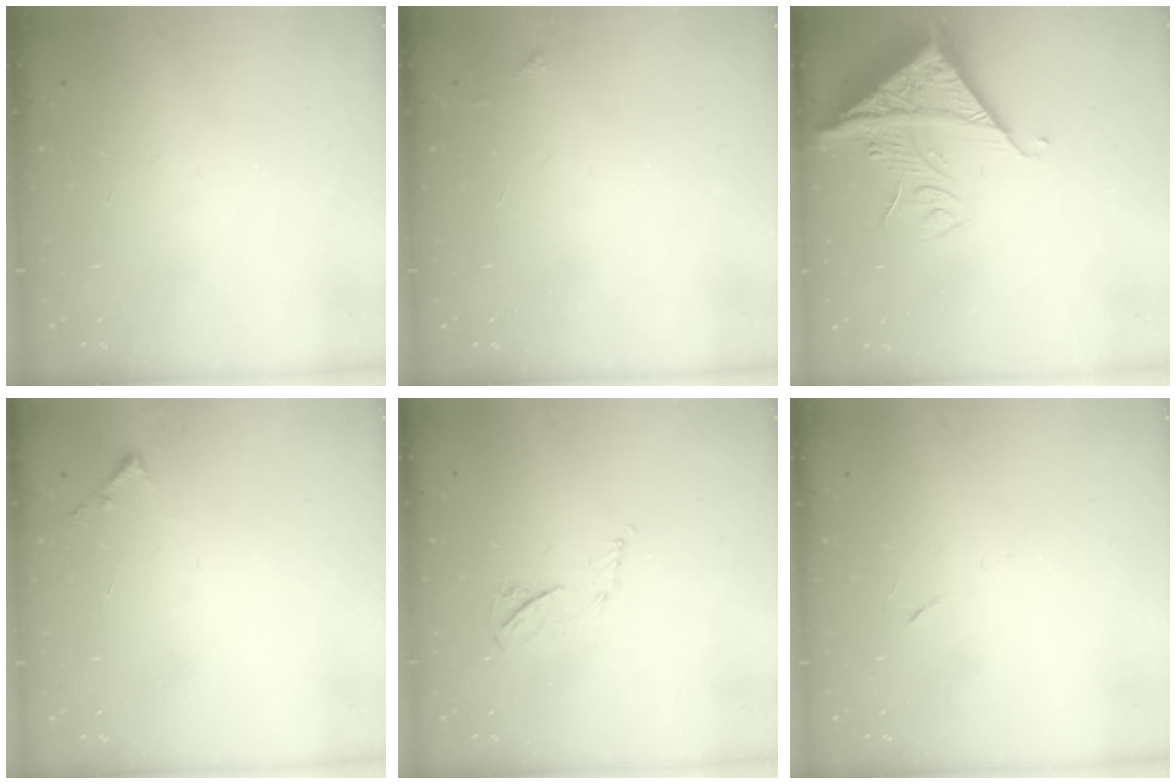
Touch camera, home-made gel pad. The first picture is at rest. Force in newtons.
{"total": 3.8, "press": 3.7, "slide": 0.6}
{"total": 15.7, "press": 15.6, "slide": 1.8}
{"total": 5.2, "press": 5.2, "slide": 0.6}
{"total": 4.4, "press": 4.3, "slide": 0.6}
{"total": 2.9, "press": 2.7, "slide": 1.0}